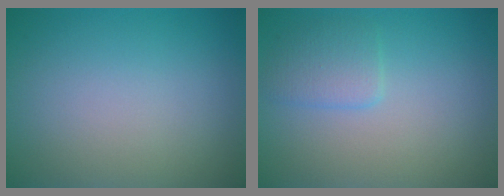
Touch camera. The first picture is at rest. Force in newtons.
{"total": 2.0, "press": 2.0, "slide": 0.1}